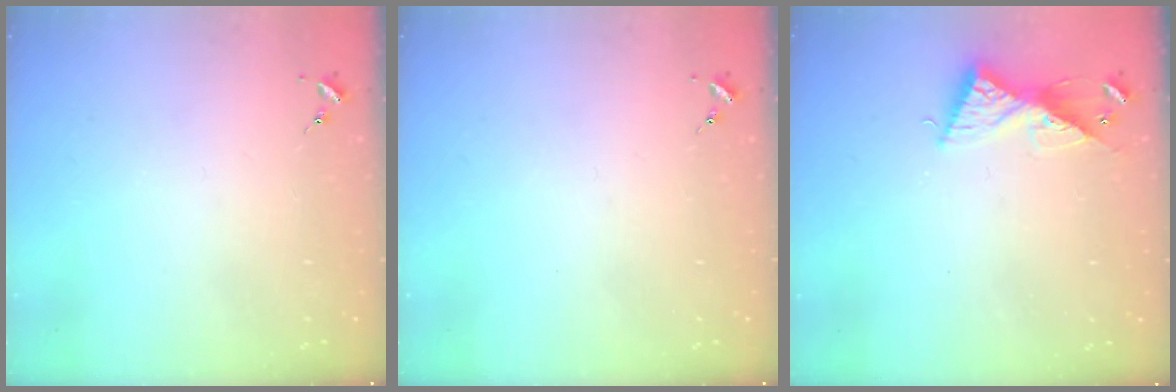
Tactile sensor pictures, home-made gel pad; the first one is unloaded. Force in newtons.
{"total": 0.0}
{"total": 9.3, "press": 9.3, "slide": 0.7}